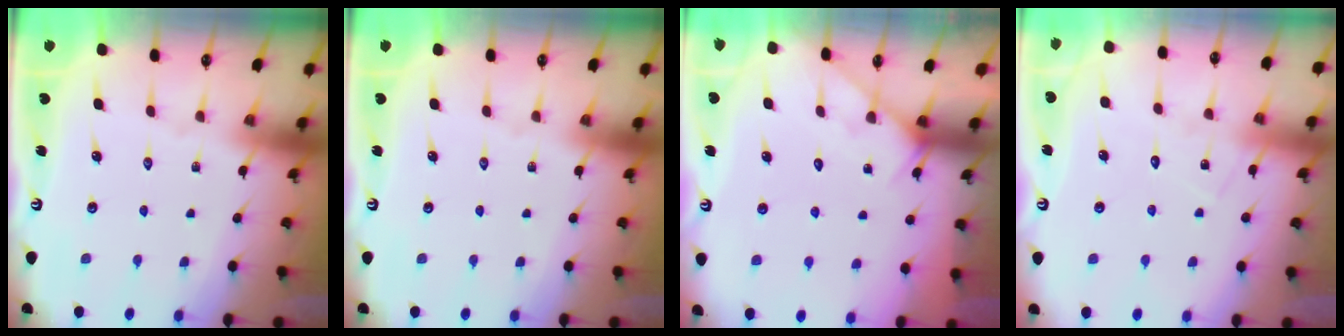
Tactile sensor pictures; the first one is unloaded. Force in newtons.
{"total": 0.0}
{"total": 5.6, "press": 5.6, "slide": 0.3}
{"total": 7.1, "press": 7.1, "slide": 0.5}